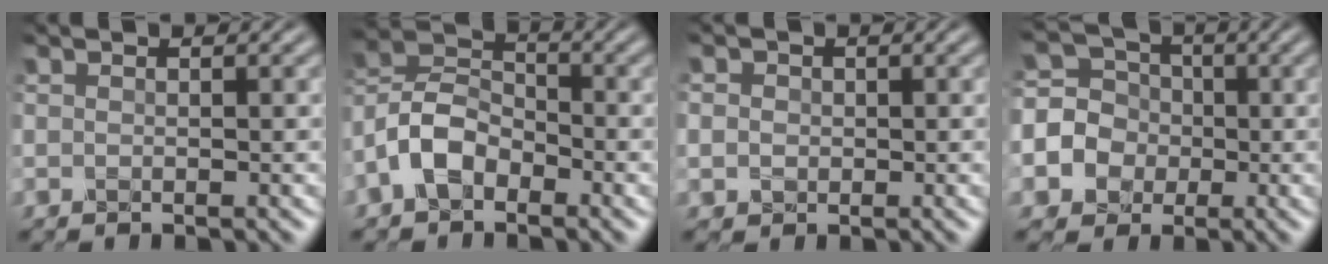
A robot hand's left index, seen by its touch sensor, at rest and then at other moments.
{"total": 4.8, "force": [-2.5, 3.0, 2.8], "torque": [-0.064, 0.012, -0.062]}
{"total": 4.1, "force": [1.1, 3.6, 1.5], "torque": [-0.025, 0.033, -0.007]}
{"total": 6.6, "force": [-0.3, 5.8, 3.0], "torque": [-0.087, 0.015, -0.030]}